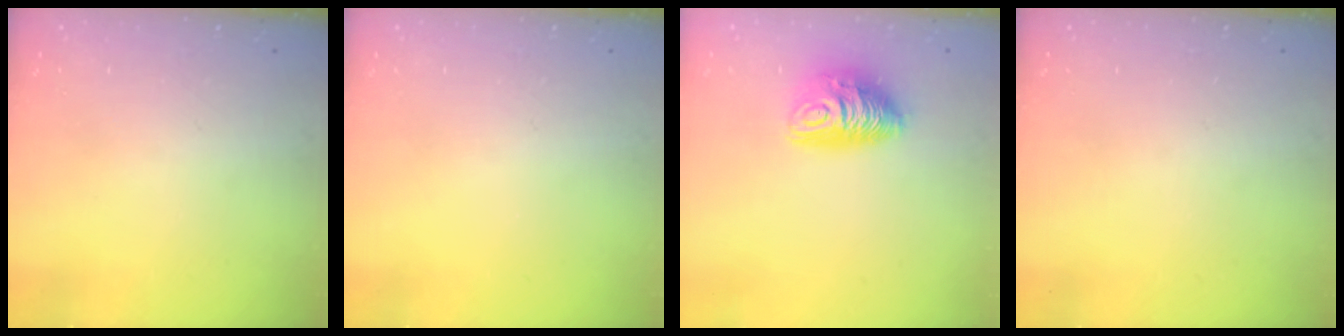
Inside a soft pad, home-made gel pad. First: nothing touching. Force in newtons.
{"total": 0.0}
{"total": 11.0, "press": 11.0, "slide": 0.8}
{"total": 0.0}